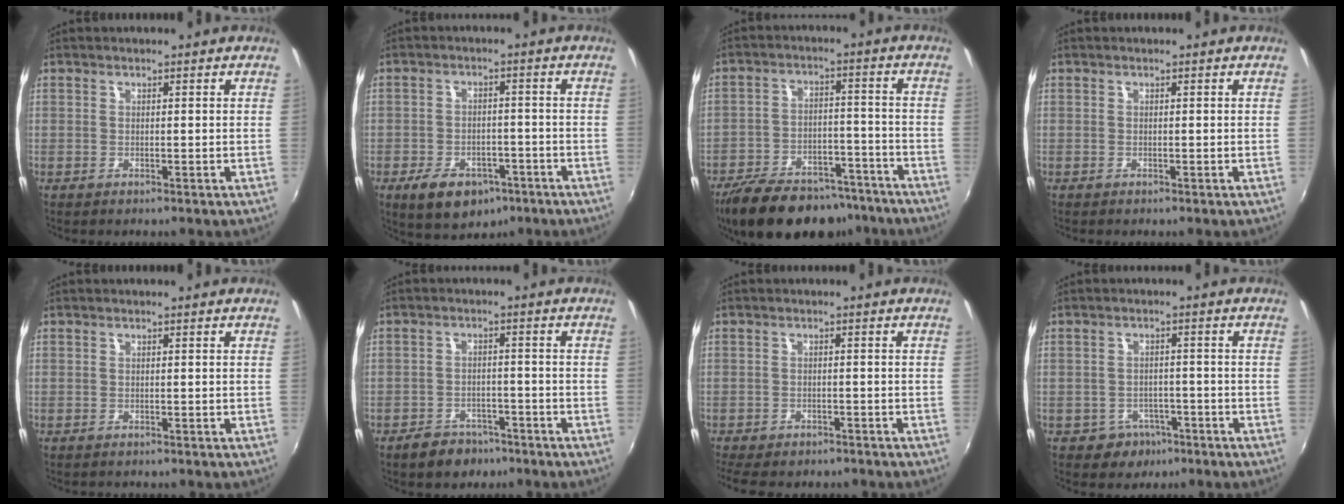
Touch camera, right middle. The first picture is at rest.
{"total": 10.5, "force": [-6.2, 6.5, 5.4], "torque": [-0.126, -0.004, -0.083]}
{"total": 21.0, "force": [-16.7, 8.7, 9.3], "torque": [-0.189, 0.002, -0.236]}
{"total": 0.0}
{"total": 0.6, "force": [-0.5, 0.2, 0.1], "torque": [-0.005, 0.000, -0.007]}
{"total": 6.4, "force": [-4.8, 3.8, 1.9], "torque": [-0.054, 0.010, -0.064]}
{"total": 8.5, "force": [-7.1, 2.9, 3.6], "torque": [-0.089, -0.026, -0.107]}
{"total": 5.0, "force": [-3.0, 4.0, 0.9], "torque": [-0.031, 0.007, -0.035]}